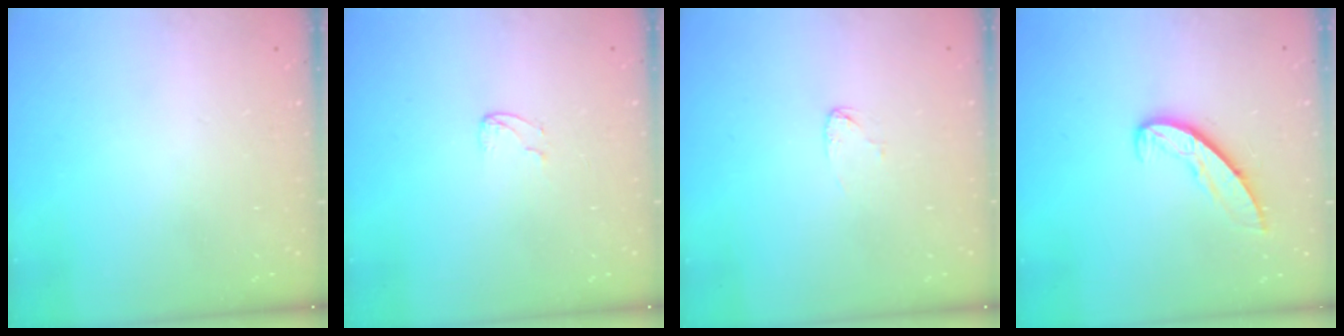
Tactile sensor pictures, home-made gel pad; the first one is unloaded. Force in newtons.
{"total": 3.8, "press": 3.8, "slide": 0.3}
{"total": 3.0, "press": 3.0, "slide": 0.2}
{"total": 7.2, "press": 7.1, "slide": 0.6}